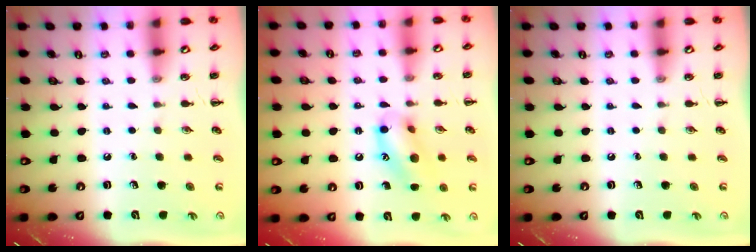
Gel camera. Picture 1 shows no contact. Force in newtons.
{"total": 13.5, "press": 13.4, "slide": 1.8}
{"total": 0.0}